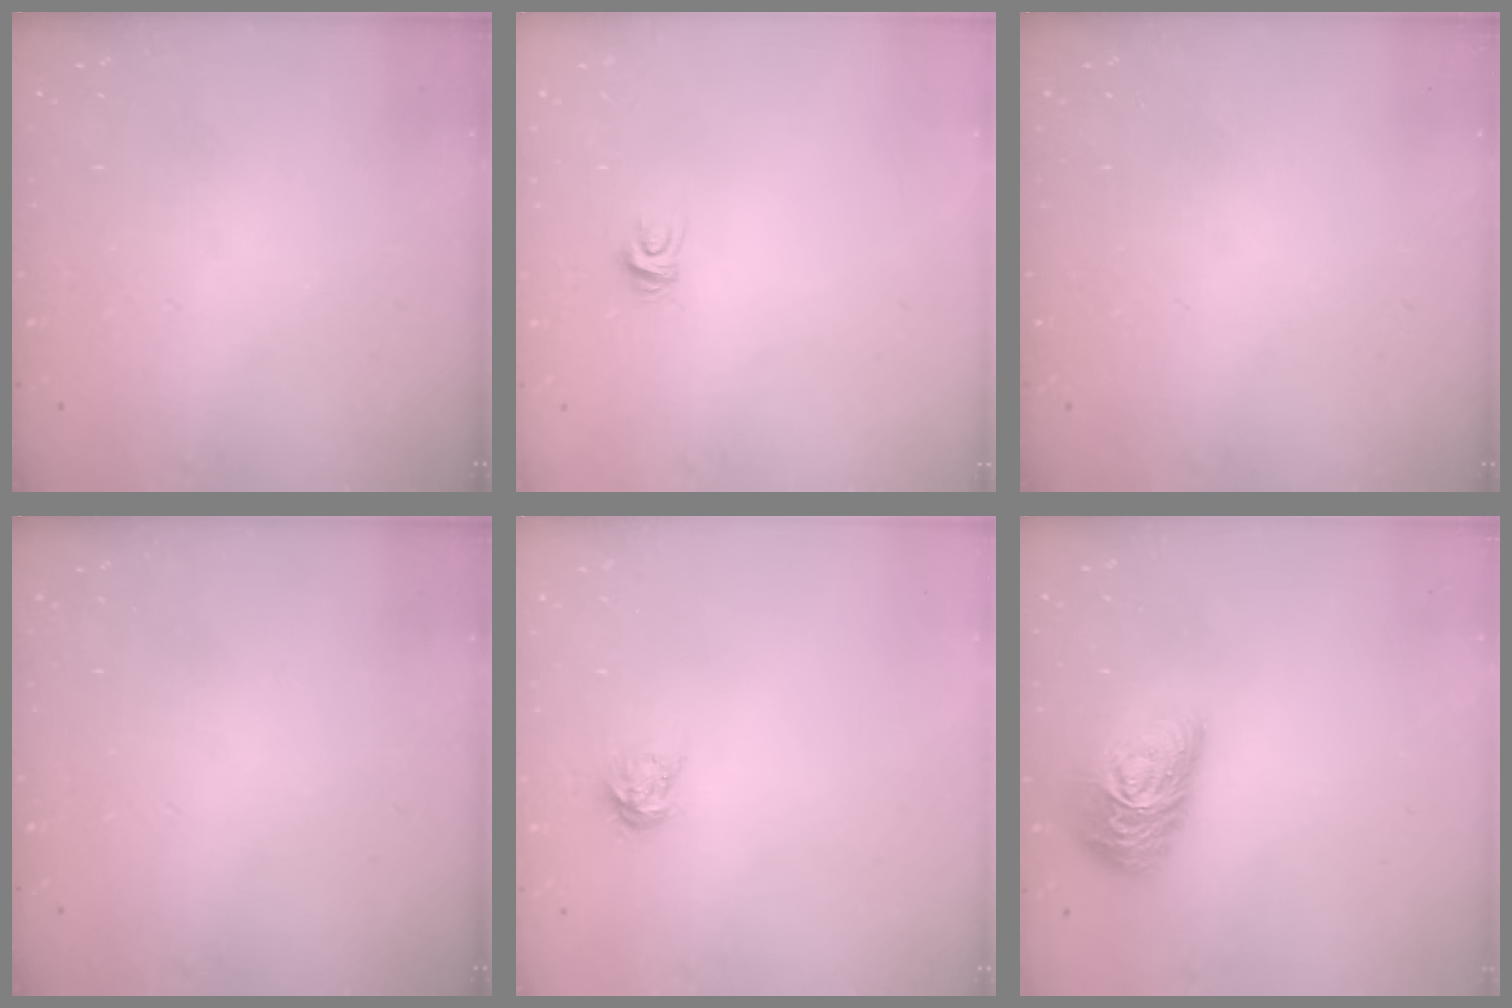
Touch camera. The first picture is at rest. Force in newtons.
{"total": 3.7, "press": 3.6, "slide": 0.3}
{"total": 0.0}
{"total": 0.0}
{"total": 3.9, "press": 3.9, "slide": 0.4}
{"total": 16.3, "press": 16.3, "slide": 0.9}